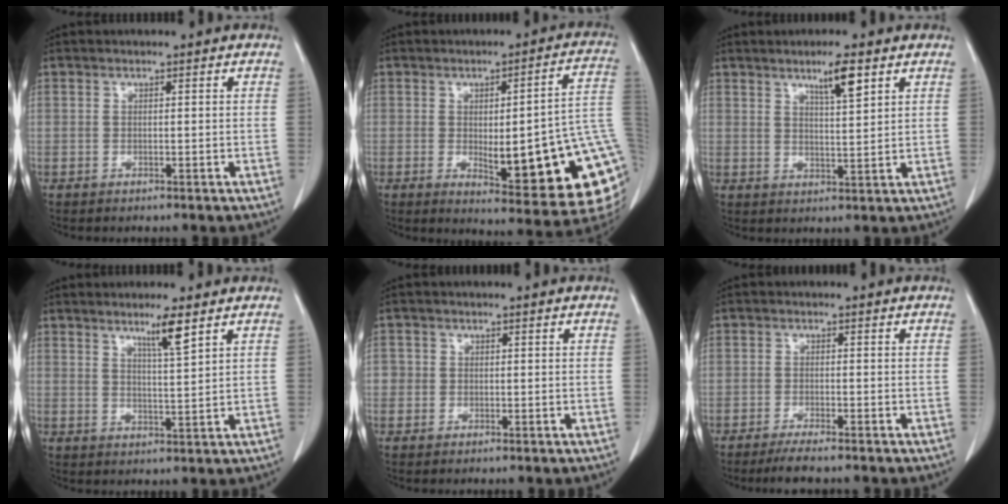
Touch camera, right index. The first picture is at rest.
{"total": 21.8, "force": [-2.7, 3.9, 21.2], "torque": [-0.188, 0.002, -0.021]}
{"total": 5.2, "force": [3.1, 0.8, 4.1], "torque": [-0.068, -0.001, 0.052]}
{"total": 4.5, "force": [3.0, -0.4, 3.4], "torque": [-0.061, -0.008, 0.054]}
{"total": 1.7, "force": [-0.1, 1.6, 0.2], "torque": [0.007, 0.005, -0.004]}
{"total": 4.3, "force": [-3.6, 0.1, 2.4], "torque": [-0.037, -0.008, -0.058]}